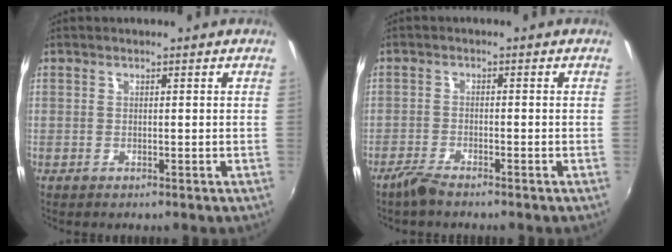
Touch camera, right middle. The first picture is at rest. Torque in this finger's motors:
{"motor_torque": [0.05, -0.05, 0.01, 0.01]}